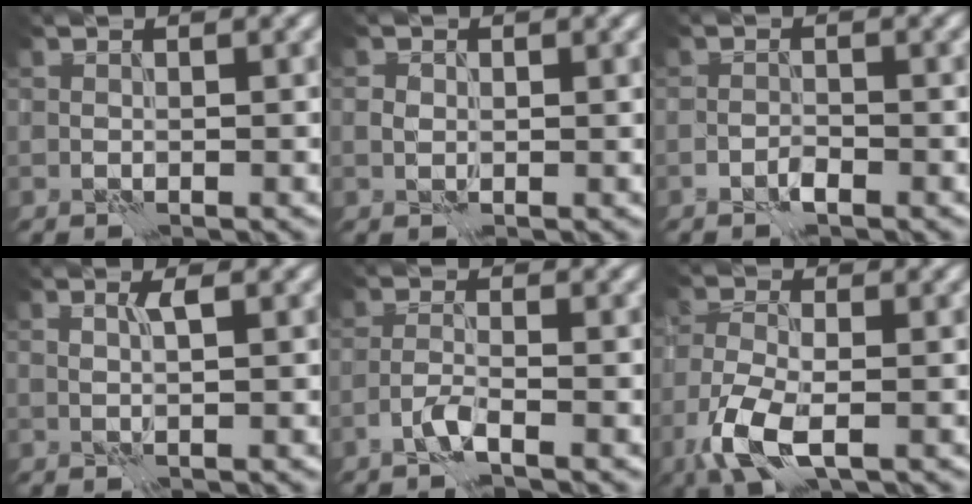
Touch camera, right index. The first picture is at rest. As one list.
[{"total": 0.9, "force": [0.2, 0.7, 0.5], "torque": [-0.011, -0.002, 0.003]}, {"total": 1.0, "force": [-0.8, 0.0, 0.5], "torque": [-0.009, 0.004, -0.016]}, {"total": 1.0, "force": [0.7, -0.7, 0.5], "torque": [-0.010, 0.001, 0.012]}, {"total": 1.6, "force": [-1.1, -0.2, 1.1], "torque": [-0.026, 0.004, -0.026]}, {"total": 5.4, "force": [-2.6, 2.0, 4.2], "torque": [-0.099, -0.009, -0.059]}]